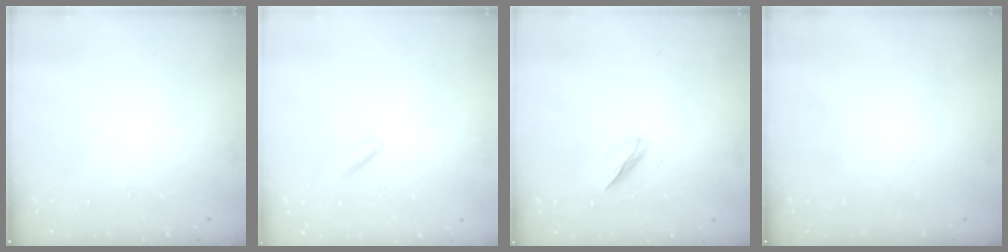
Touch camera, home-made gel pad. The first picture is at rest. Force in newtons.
{"total": 1.8, "press": 1.6, "slide": 0.8}
{"total": 3.2, "press": 3.1, "slide": 0.8}
{"total": 0.0}